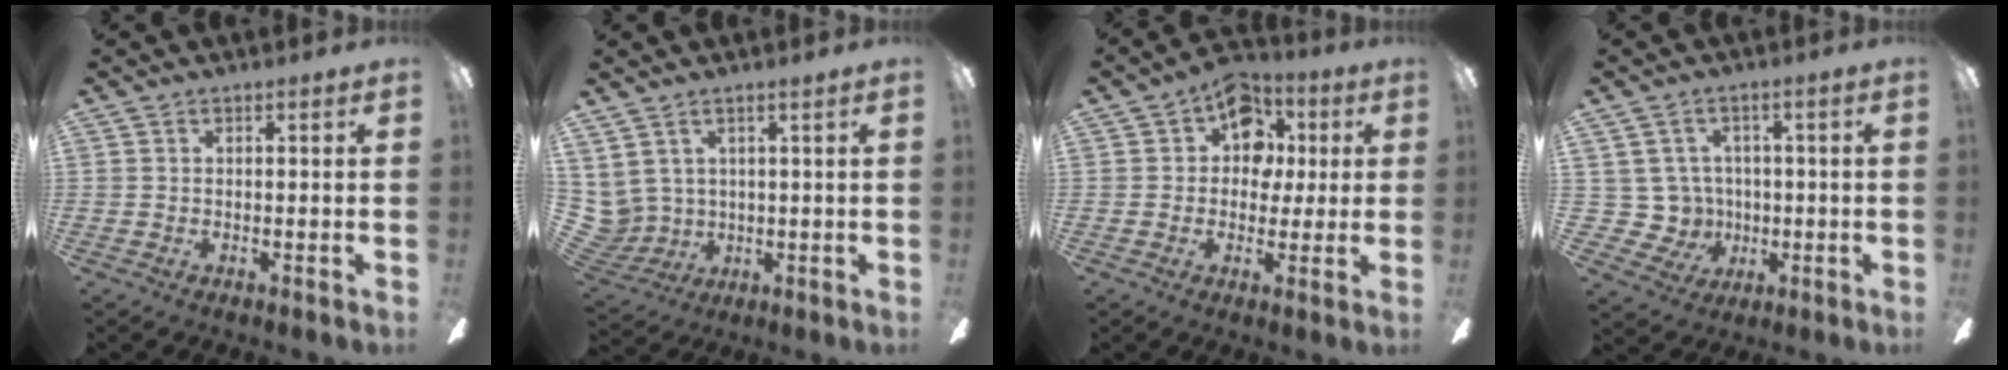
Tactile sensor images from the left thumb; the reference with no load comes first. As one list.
[{"total": 6.3, "force": [3.3, 5.2, 1.3], "torque": [-0.070, -0.017, 0.069]}, {"total": 11.3, "force": [4.1, 8.8, 5.8], "torque": [-0.079, -0.014, 0.075]}, {"total": 7.7, "force": [1.0, 7.5, 1.4], "torque": [-0.067, -0.006, 0.029]}]